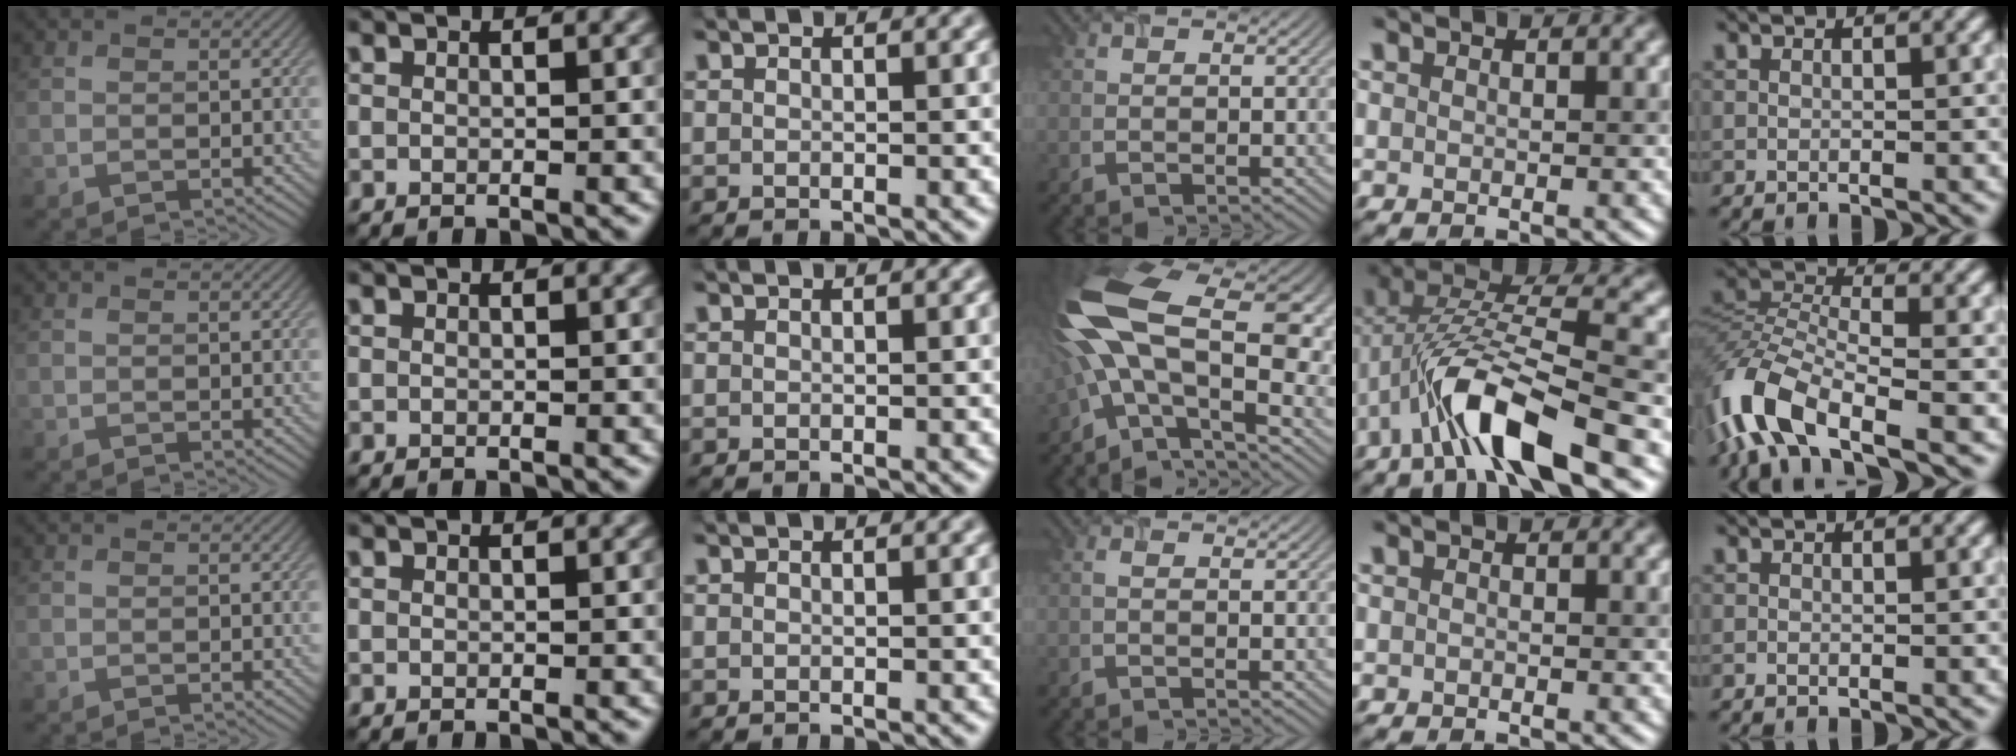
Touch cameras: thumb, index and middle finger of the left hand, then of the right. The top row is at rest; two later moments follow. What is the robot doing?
{"motion": "lift_and_place", "object": "timer"}